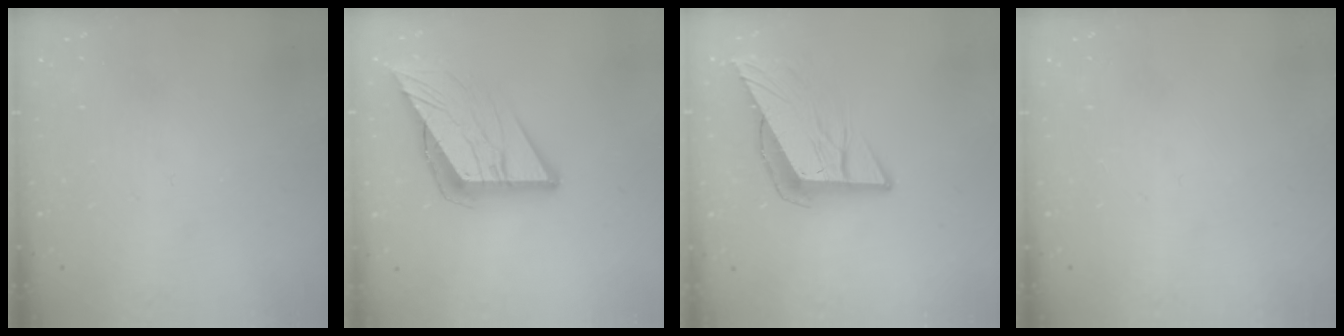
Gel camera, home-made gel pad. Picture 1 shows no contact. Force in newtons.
{"total": 12.2, "press": 12.1, "slide": 1.4}
{"total": 9.9, "press": 9.9, "slide": 0.8}
{"total": 0.0}